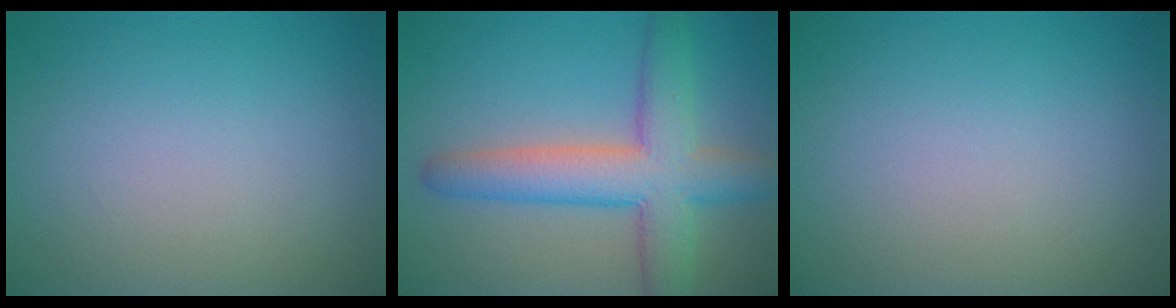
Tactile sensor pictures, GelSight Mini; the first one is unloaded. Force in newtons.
{"total": 7.4, "press": 7.4, "slide": 0.2}
{"total": 0.0}